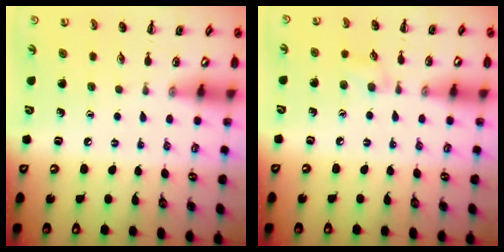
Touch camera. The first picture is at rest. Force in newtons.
{"total": 6.4, "press": 5.9, "slide": 2.4}